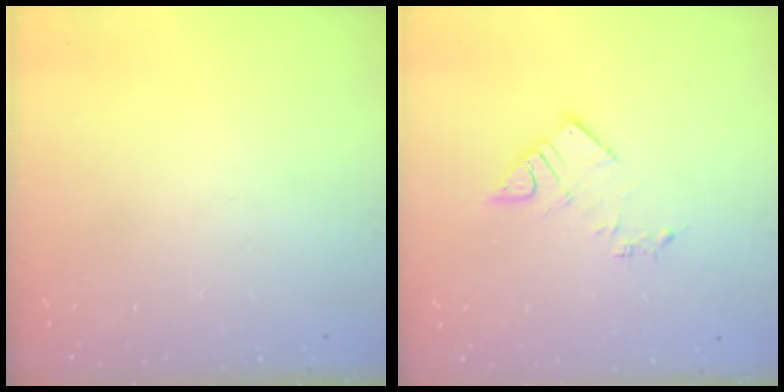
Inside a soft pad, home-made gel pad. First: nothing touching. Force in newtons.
{"total": 7.9, "press": 7.9, "slide": 0.4}